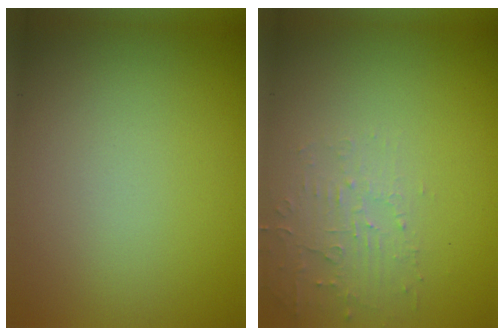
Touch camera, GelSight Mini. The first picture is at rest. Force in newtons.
{"total": 2.4, "press": 2.3, "slide": 0.6}